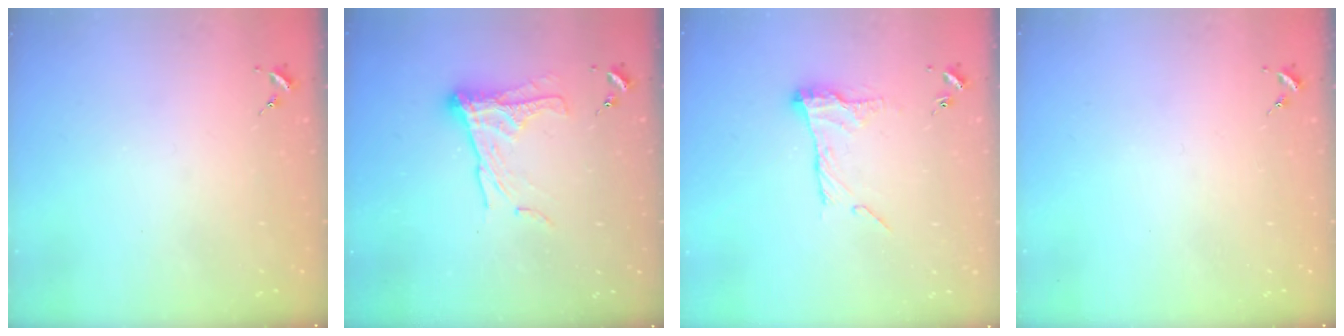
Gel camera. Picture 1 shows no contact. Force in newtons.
{"total": 11.7, "press": 11.7, "slide": 0.6}
{"total": 12.3, "press": 12.3, "slide": 0.8}
{"total": 0.0}